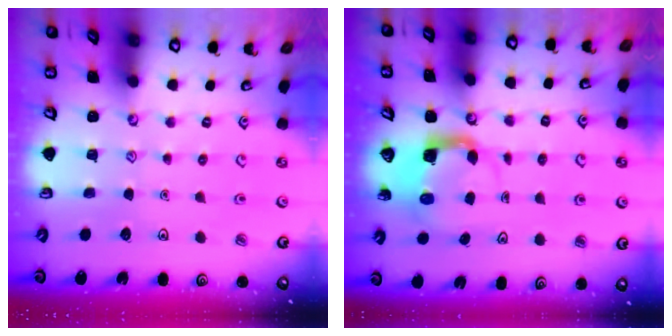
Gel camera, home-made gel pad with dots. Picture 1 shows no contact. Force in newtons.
{"total": 3.9, "press": 3.9, "slide": 0.2}